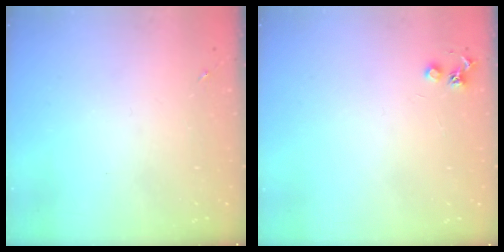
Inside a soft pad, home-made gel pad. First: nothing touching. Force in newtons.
{"total": 4.1, "press": 4.1, "slide": 0.5}